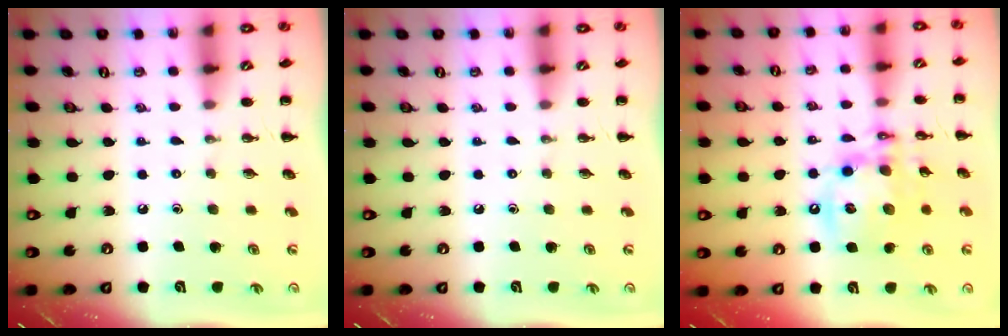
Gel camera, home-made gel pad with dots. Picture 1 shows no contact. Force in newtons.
{"total": 0.0}
{"total": 14.4, "press": 14.1, "slide": 3.0}